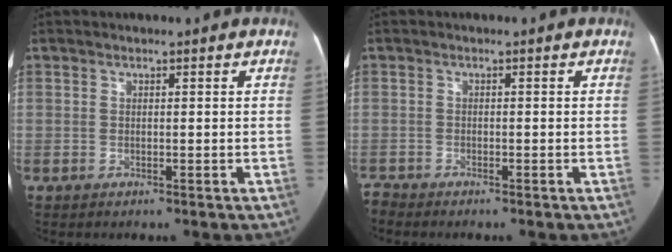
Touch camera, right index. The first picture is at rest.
{"total": 1.7, "force": [-1.6, 0.3, -0.2], "torque": [0.001, -0.005, -0.029]}